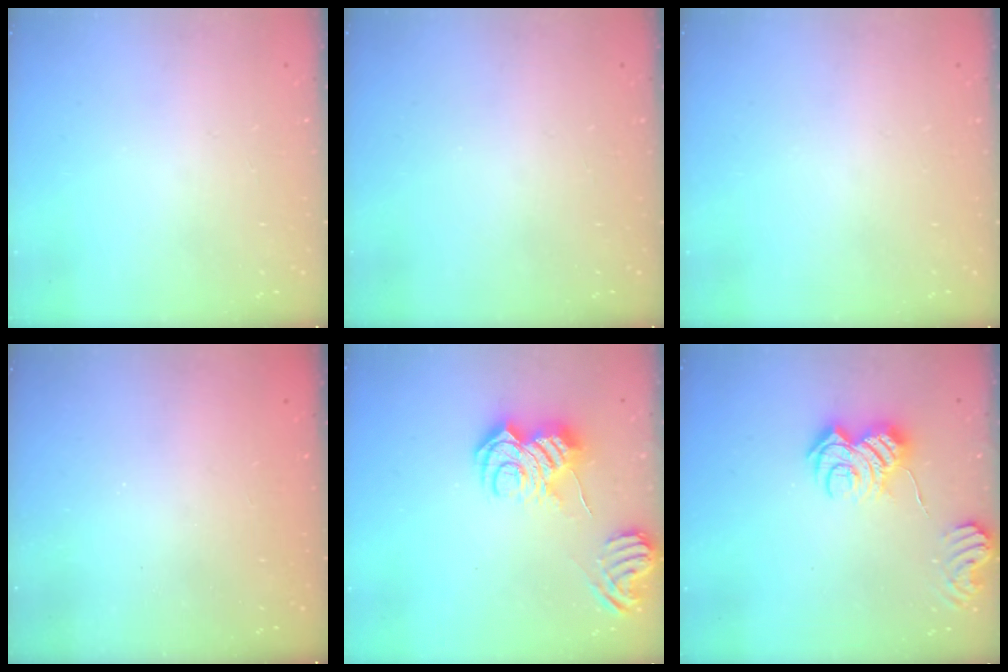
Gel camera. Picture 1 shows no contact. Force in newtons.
{"total": 0.0}
{"total": 0.0}
{"total": 2.4, "press": 2.3, "slide": 0.8}
{"total": 12.4, "press": 12.3, "slide": 1.3}
{"total": 9.7, "press": 9.7, "slide": 0.7}